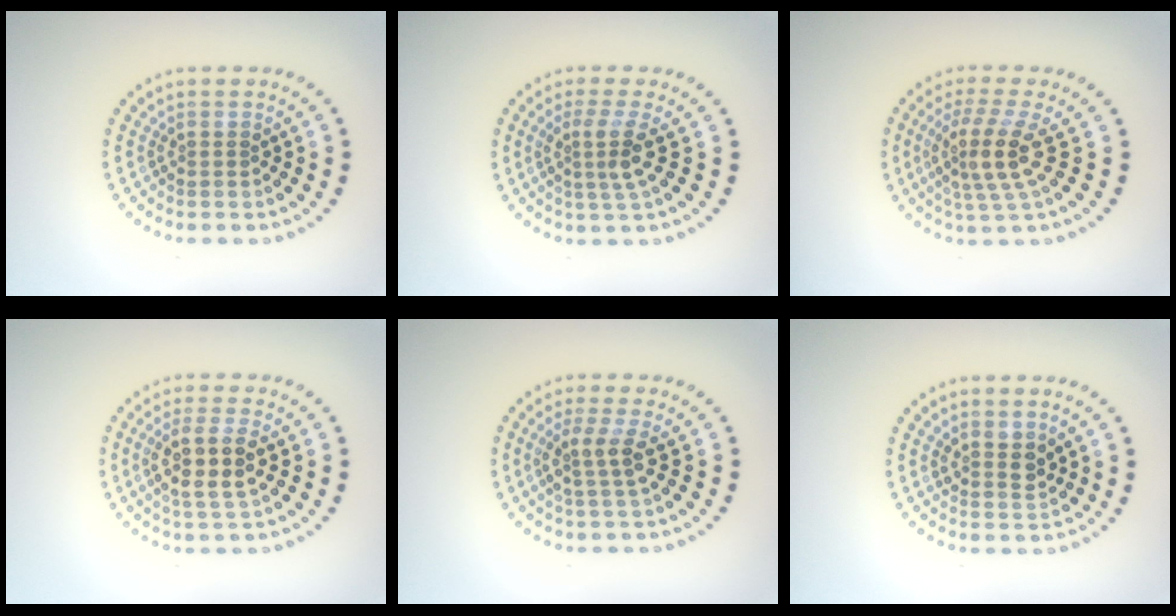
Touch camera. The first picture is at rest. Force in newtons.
{"total": 2.8, "press": 2.0, "slide": 1.9}
{"total": 4.0, "press": 3.2, "slide": 2.4}
{"total": 3.7, "press": 3.4, "slide": 1.4}
{"total": 2.6, "press": 2.0, "slide": 1.7}
{"total": 1.8, "press": 1.6, "slide": 1.0}